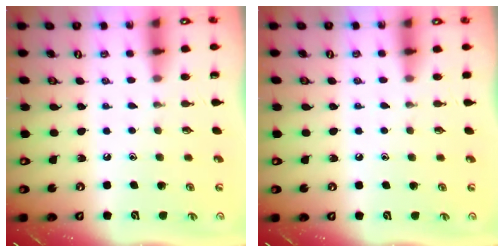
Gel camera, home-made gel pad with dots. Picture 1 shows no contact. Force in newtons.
{"total": 4.1, "press": 4.0, "slide": 0.6}